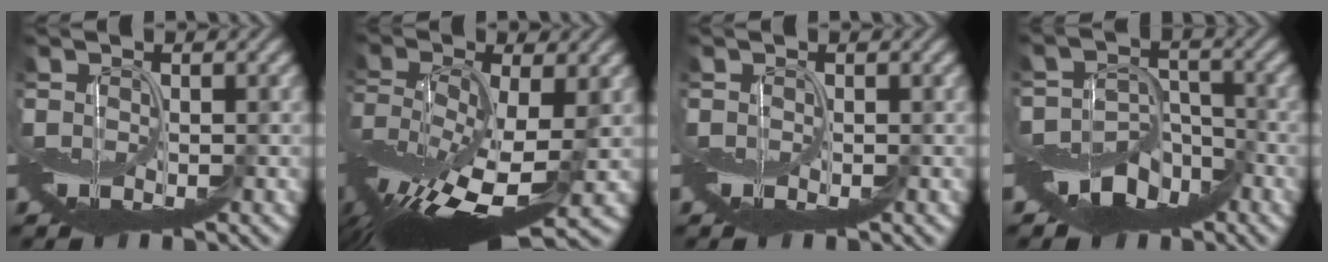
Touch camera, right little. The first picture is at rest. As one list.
[{"total": 12.0, "force": [-4.0, 4.7, 10.3], "torque": [-0.220, -0.024, -0.068]}, {"total": 0.0}, {"total": 6.4, "force": [-4.5, 3.6, 2.7], "torque": [-0.034, 0.000, -0.090]}]